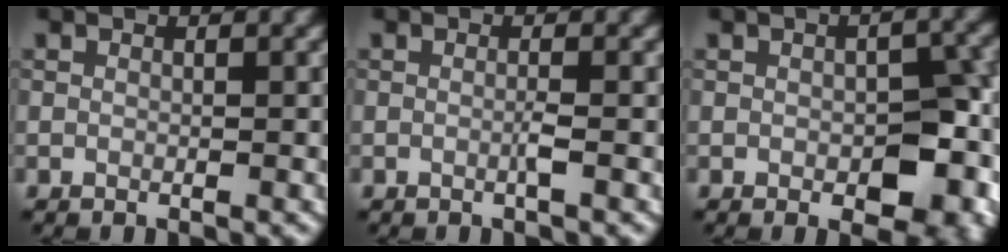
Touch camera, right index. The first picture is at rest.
{"total": 0.9, "force": [-0.3, 0.0, 0.9], "torque": [-0.017, 0.001, -0.009]}
{"total": 8.0, "force": [-1.3, 4.6, 6.5], "torque": [-0.078, -0.017, -0.009]}